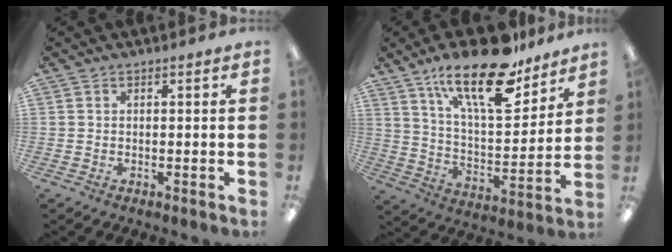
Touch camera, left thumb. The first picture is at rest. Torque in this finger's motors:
{"motor_torque": [0.22, 0.70, 1.47, -1.30, 0.38]}